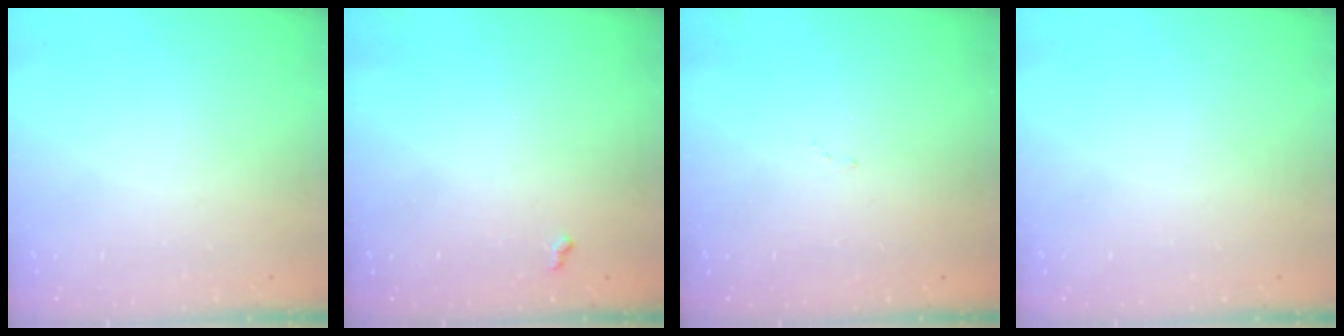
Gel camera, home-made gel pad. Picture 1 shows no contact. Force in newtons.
{"total": 4.1, "press": 4.1, "slide": 0.5}
{"total": 5.3, "press": 5.3, "slide": 0.7}
{"total": 0.0}